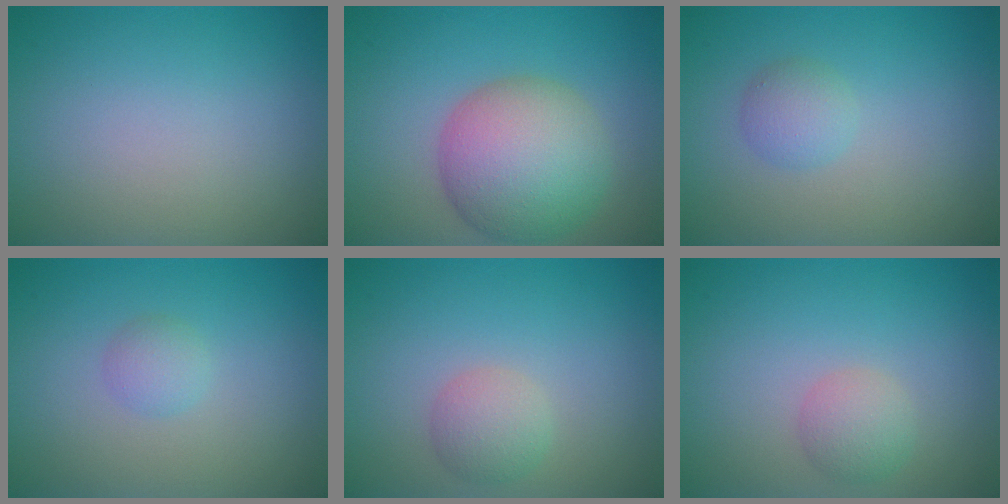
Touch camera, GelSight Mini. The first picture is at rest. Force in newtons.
{"total": 8.5, "press": 8.4, "slide": 0.3}
{"total": 1.8, "press": 1.8, "slide": 0.1}
{"total": 1.4, "press": 1.4, "slide": 0.0}
{"total": 2.3, "press": 2.3, "slide": 0.2}
{"total": 2.1, "press": 2.1, "slide": 0.2}